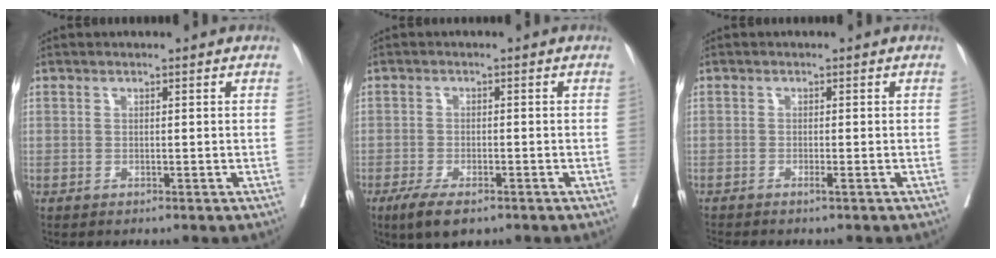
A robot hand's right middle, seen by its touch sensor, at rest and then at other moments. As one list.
[{"total": 5.3, "force": [-3.5, 1.6, 3.6], "torque": [-0.067, -0.011, -0.057]}, {"total": 1.0, "force": [-0.7, -0.4, 0.5], "torque": [-0.015, -0.003, -0.014]}]